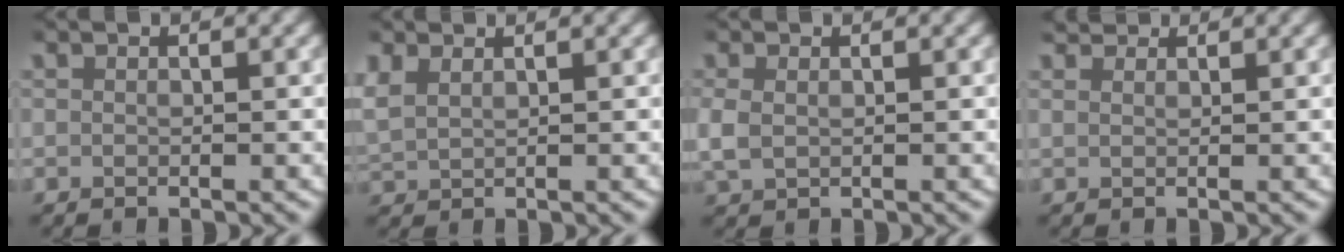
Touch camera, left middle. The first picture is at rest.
{"total": 3.2, "force": [1.3, 2.4, 1.6], "torque": [-0.055, -0.001, 0.031]}
{"total": 2.6, "force": [0.1, 2.0, 1.5], "torque": [-0.052, -0.004, 0.009]}
{"total": 2.2, "force": [2.2, 0.2, 0.5], "torque": [-0.006, 0.004, 0.034]}